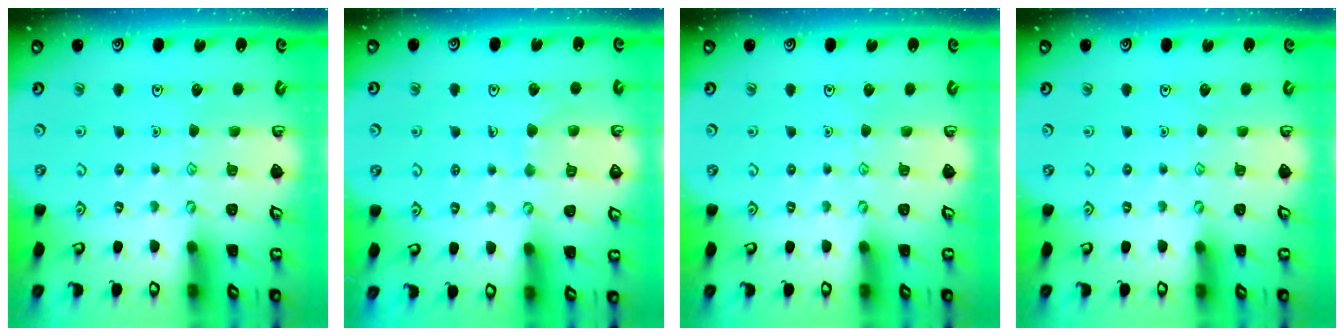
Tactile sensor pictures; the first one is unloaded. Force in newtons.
{"total": 5.9, "press": 5.9, "slide": 0.4}
{"total": 0.0}
{"total": 0.0}